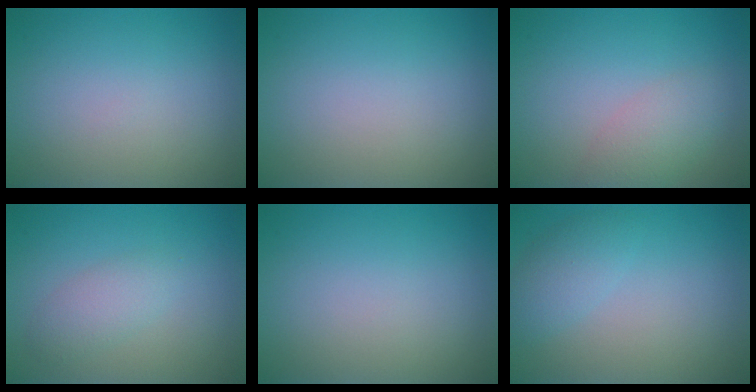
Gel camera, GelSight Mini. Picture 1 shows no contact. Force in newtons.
{"total": 0.0}
{"total": 2.8, "press": 2.8, "slide": 0.1}
{"total": 2.0, "press": 2.0, "slide": 0.1}
{"total": 0.0}
{"total": 2.3, "press": 2.3, "slide": 0.2}